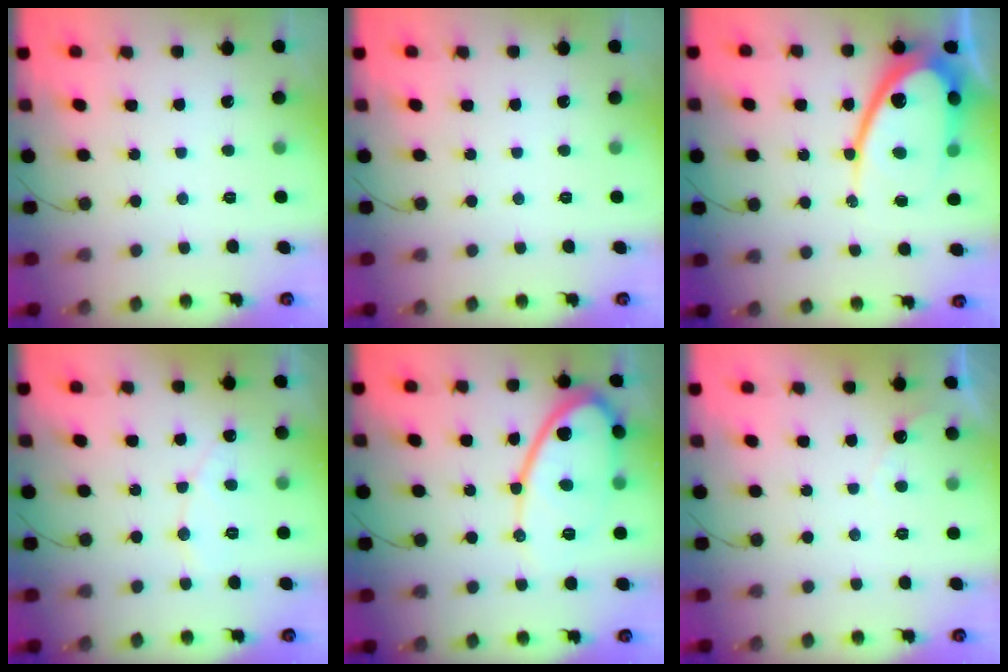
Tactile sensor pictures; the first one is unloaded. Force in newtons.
{"total": 0.0}
{"total": 18.8, "press": 18.7, "slide": 1.7}
{"total": 5.0, "press": 5.0, "slide": 0.3}
{"total": 13.3, "press": 13.3, "slide": 1.3}
{"total": 2.3, "press": 2.3, "slide": 0.1}